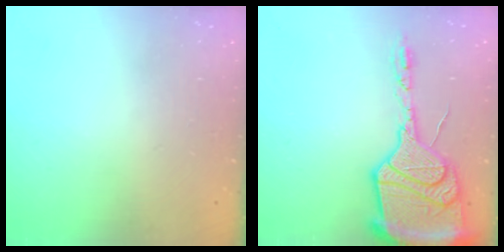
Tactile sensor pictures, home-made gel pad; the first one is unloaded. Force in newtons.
{"total": 23.1, "press": 22.5, "slide": 4.9}